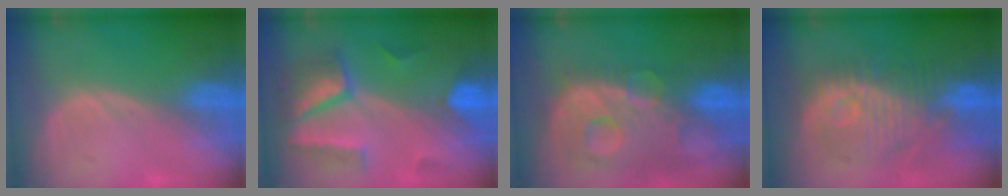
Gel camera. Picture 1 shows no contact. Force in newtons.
{"total": 7.9, "press": 7.6, "slide": 2.0}
{"total": 13.7, "press": 11.2, "slide": 7.8}
{"total": 11.0, "press": 10.6, "slide": 3.1}